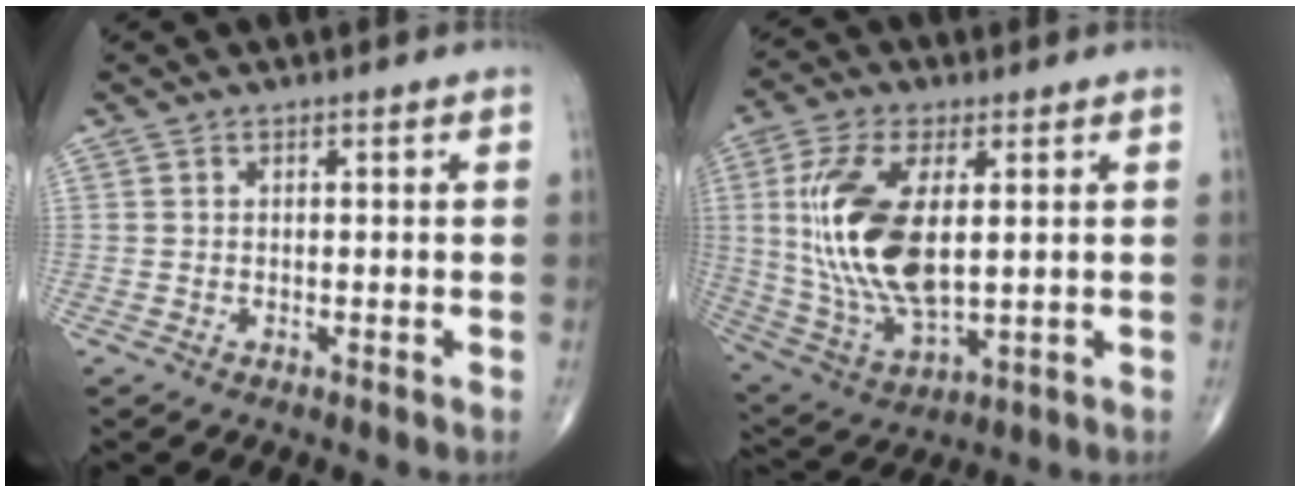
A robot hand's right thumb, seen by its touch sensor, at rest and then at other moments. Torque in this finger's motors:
{"motor_torque": [0.98, 3.13, 2.22, 0.55, 0.73]}